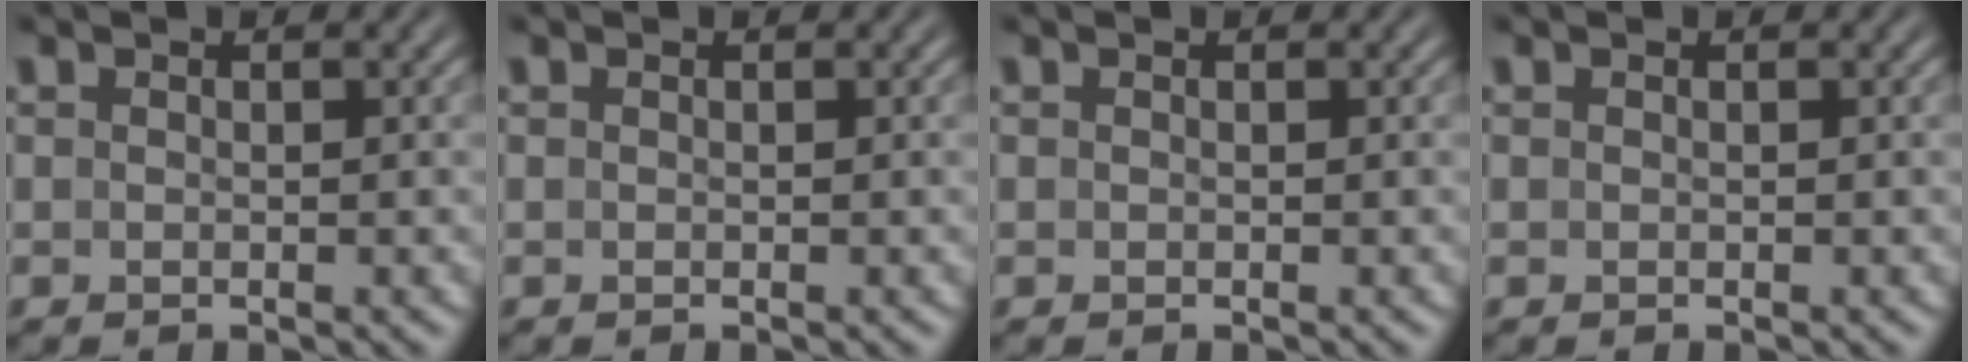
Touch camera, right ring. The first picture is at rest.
{"total": 0.0}
{"total": 0.0}
{"total": 0.0}